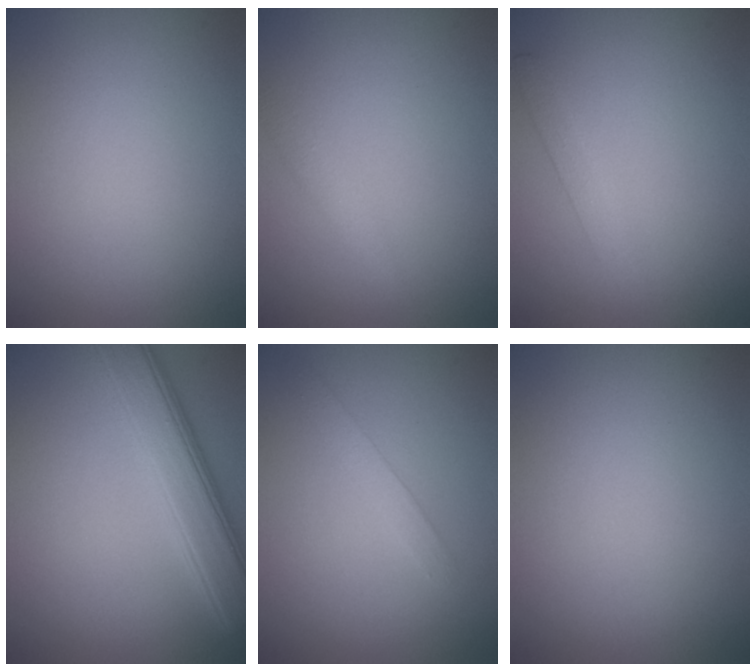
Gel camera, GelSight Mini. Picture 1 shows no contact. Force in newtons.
{"total": 1.4, "press": 1.4, "slide": 0.1}
{"total": 1.7, "press": 1.7, "slide": 0.1}
{"total": 6.6, "press": 6.6, "slide": 0.2}
{"total": 1.6, "press": 1.6, "slide": 0.0}
{"total": 0.0}